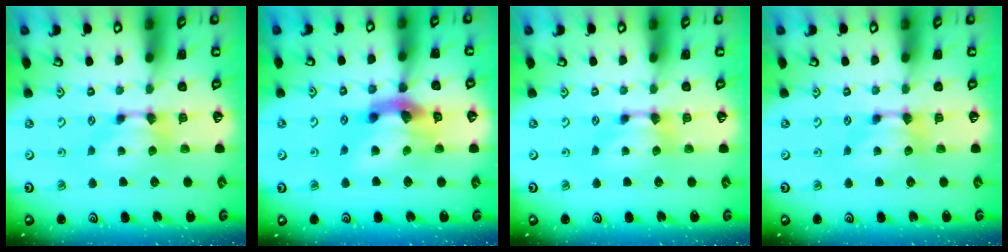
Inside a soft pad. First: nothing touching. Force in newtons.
{"total": 9.0, "press": 8.6, "slide": 2.8}
{"total": 0.0}
{"total": 0.0}